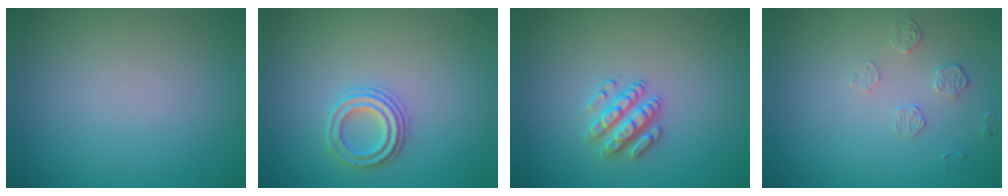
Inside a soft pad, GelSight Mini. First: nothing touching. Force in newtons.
{"total": 2.3, "press": 2.2, "slide": 0.5}
{"total": 2.7, "press": 2.5, "slide": 1.0}
{"total": 1.5, "press": 0.8, "slide": 1.3}